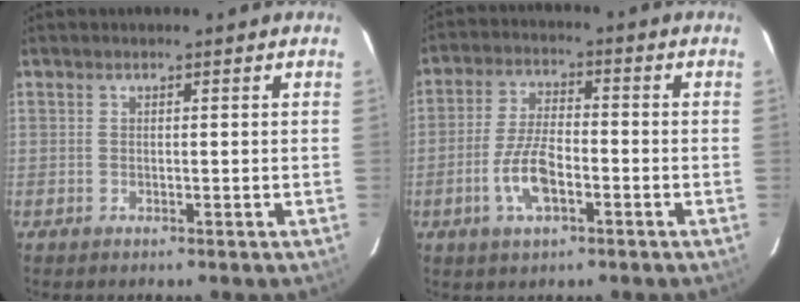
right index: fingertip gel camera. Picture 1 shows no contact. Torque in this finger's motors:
{"motor_torque": [1.30, -0.58, 0.64, 0.10]}